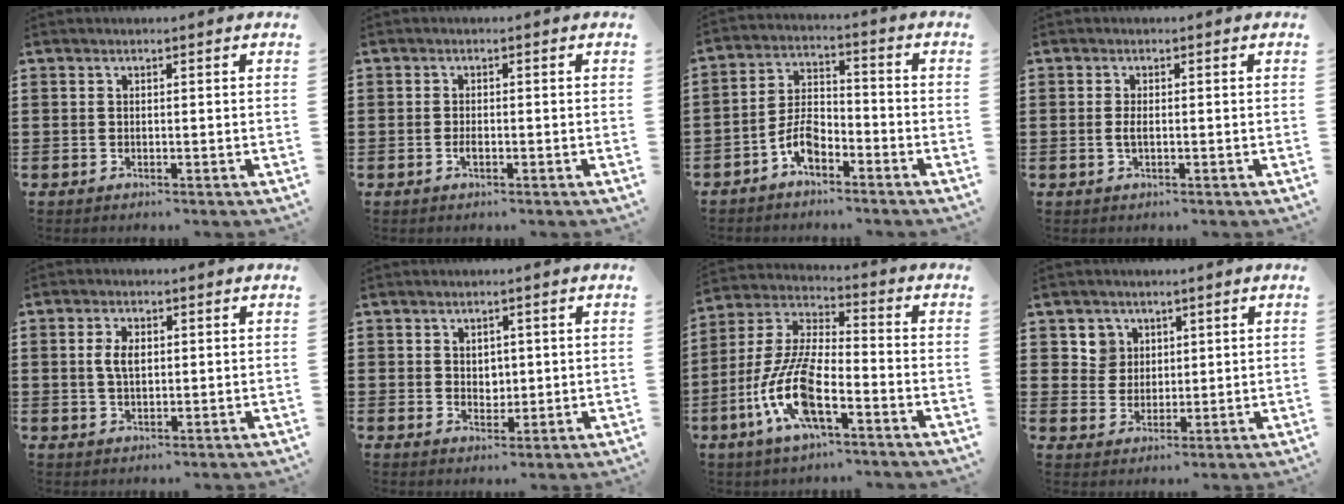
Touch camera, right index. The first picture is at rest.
{"total": 1.1, "force": [-0.4, 0.4, 0.9], "torque": [-0.018, -0.004, -0.006]}
{"total": 5.8, "force": [-3.5, 2.7, 3.7], "torque": [-0.083, 0.010, -0.069]}
{"total": 1.5, "force": [-0.2, 0.5, 1.4], "torque": [-0.034, -0.002, -0.006]}
{"total": 3.4, "force": [0.4, 1.9, 2.9], "torque": [-0.059, 0.010, 0.006]}
{"total": 2.4, "force": [1.1, 2.1, 0.7], "torque": [-0.013, 0.008, 0.016]}
{"total": 11.8, "force": [-5.1, 3.8, 9.9], "torque": [-0.239, -0.011, -0.104]}
{"total": 4.4, "force": [2.2, 3.7, 0.2], "torque": [-0.016, 0.011, 0.041]}